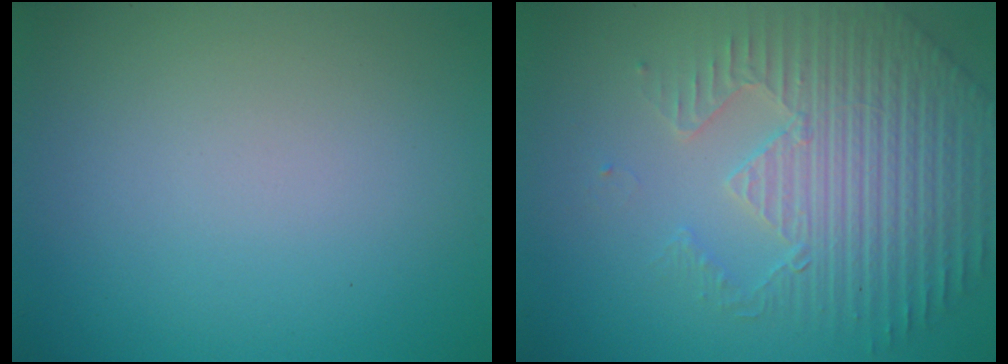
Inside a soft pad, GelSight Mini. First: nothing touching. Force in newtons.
{"total": 5.0, "press": 4.6, "slide": 1.9}